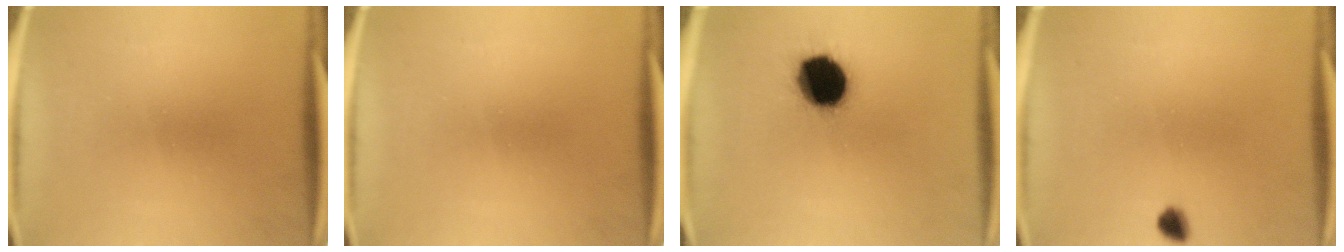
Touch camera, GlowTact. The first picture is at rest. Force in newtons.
{"total": 0.0}
{"total": 16.1}
{"total": 2.4}